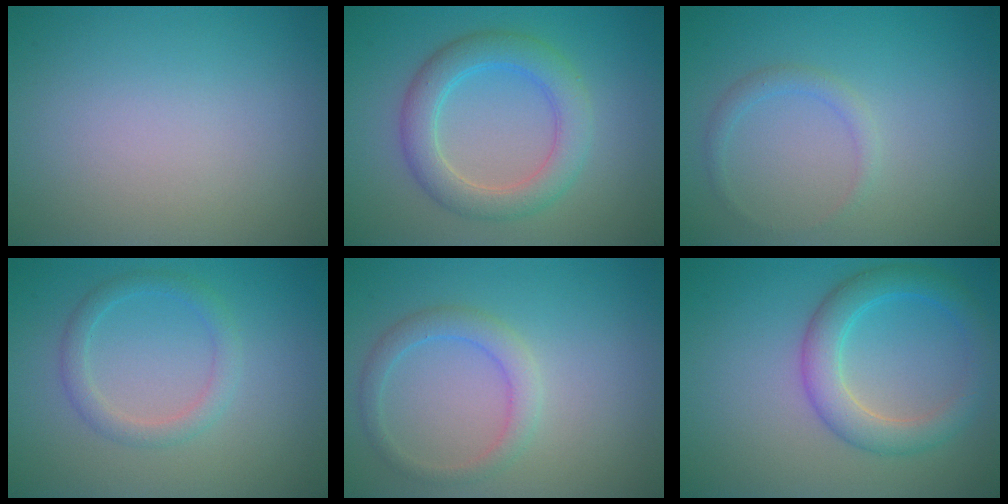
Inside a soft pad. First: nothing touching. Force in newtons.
{"total": 4.5, "press": 4.5, "slide": 0.3}
{"total": 1.2, "press": 1.2, "slide": 0.2}
{"total": 2.1, "press": 2.1, "slide": 0.1}
{"total": 2.3, "press": 2.3, "slide": 0.2}
{"total": 4.2, "press": 4.2, "slide": 0.1}